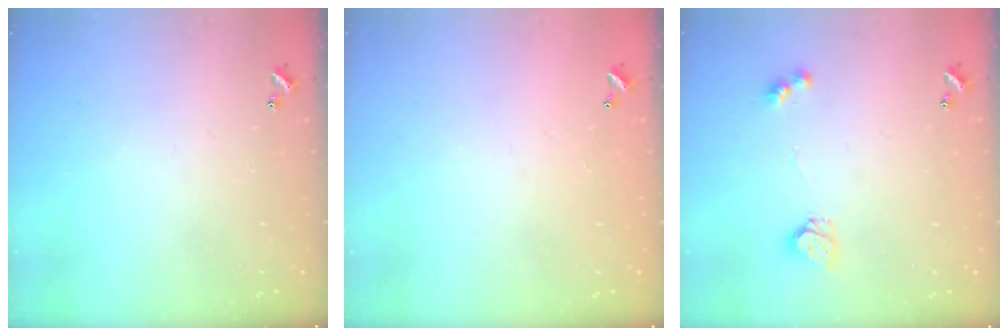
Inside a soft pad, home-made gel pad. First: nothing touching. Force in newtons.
{"total": 3.0, "press": 3.0, "slide": 0.1}
{"total": 5.0, "press": 5.0, "slide": 0.2}